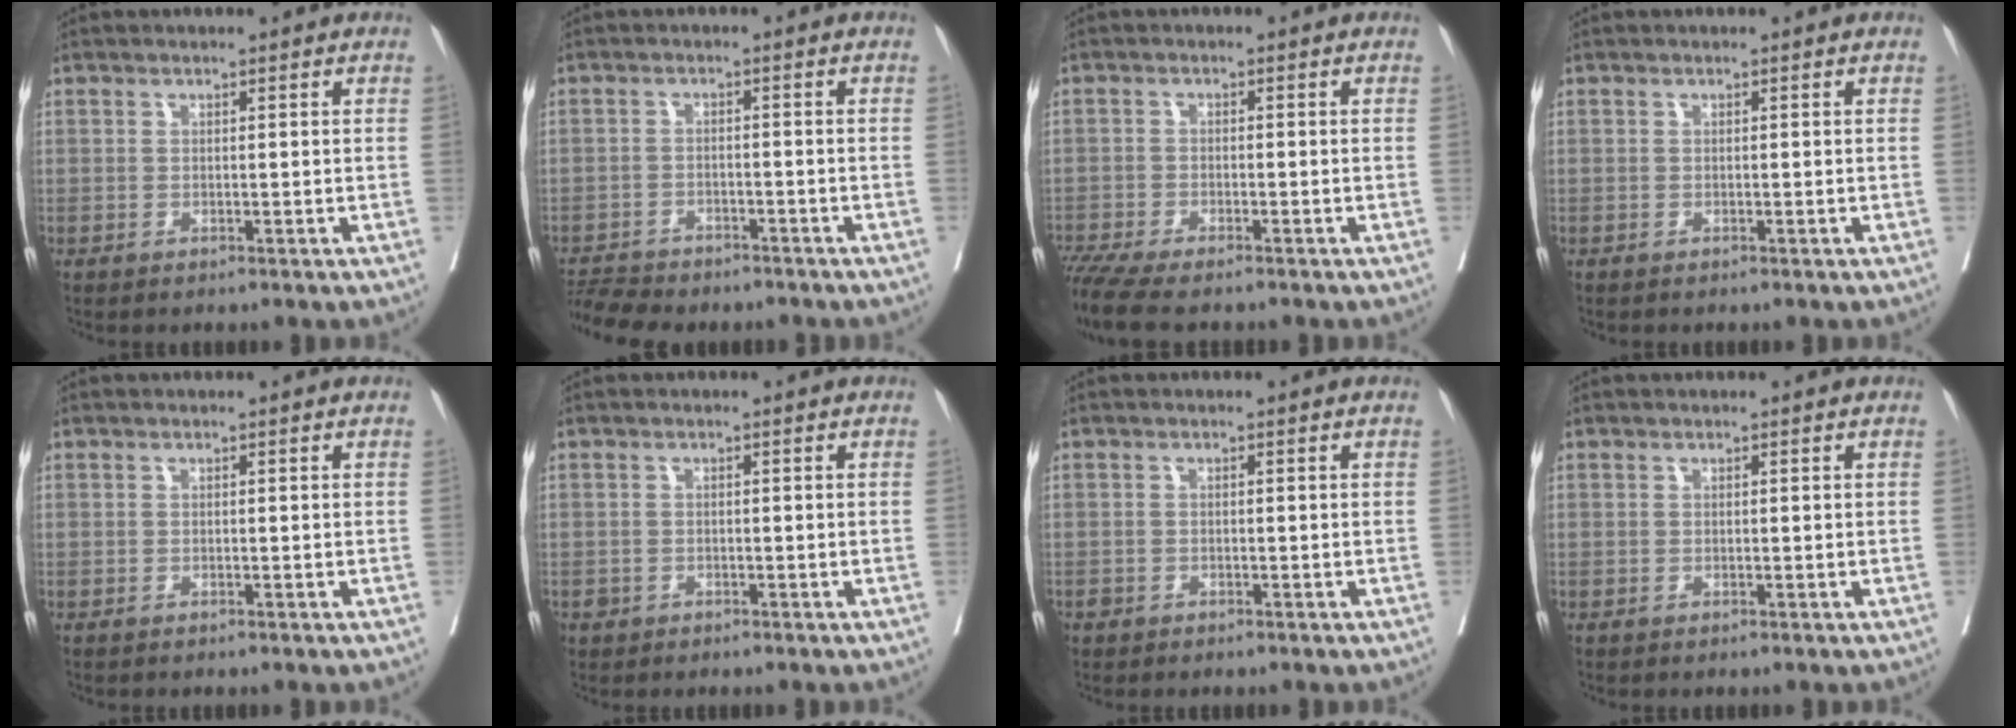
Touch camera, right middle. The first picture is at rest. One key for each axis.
{"total": 8.0, "fx": -7.5, "fy": 1.9, "fz": 2.2, "tx": -0.042, "ty": -0.007, "tz": -0.115}
{"total": 7.4, "fx": -6.3, "fy": 0.8, "fz": 3.9, "tx": -0.069, "ty": -0.015, "tz": -0.107}
{"total": 0.0}
{"total": 0.0}
{"total": 1.0, "fx": -0.6, "fy": 0.8, "fz": 0.1, "tx": -0.003, "ty": 0.003, "tz": -0.009}
{"total": 0.8, "fx": -0.5, "fy": 0.6, "fz": 0.1, "tx": -0.004, "ty": 0.002, "tz": -0.011}
{"total": 0.0}